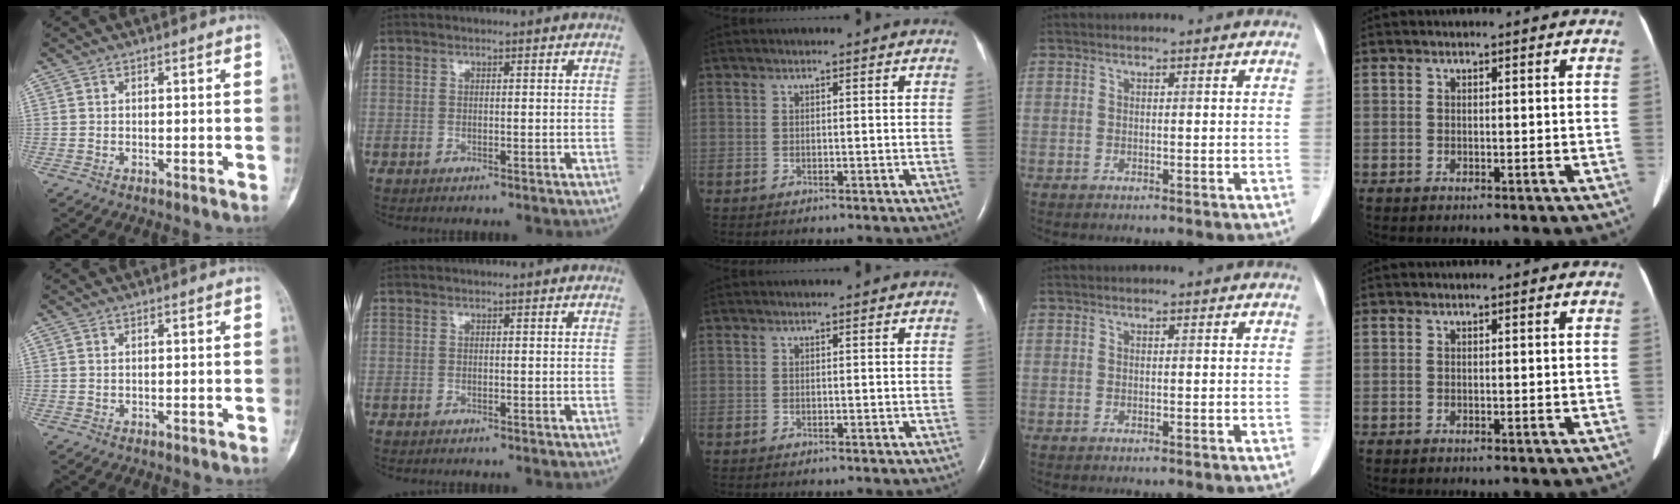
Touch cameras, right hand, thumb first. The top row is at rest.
{}